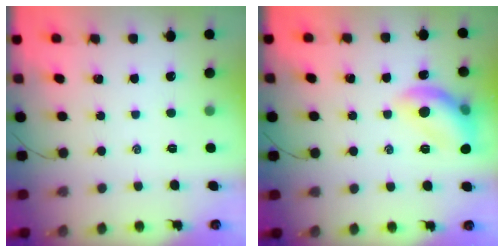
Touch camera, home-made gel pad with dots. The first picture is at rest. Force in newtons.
{"total": 12.4, "press": 12.4, "slide": 0.4}